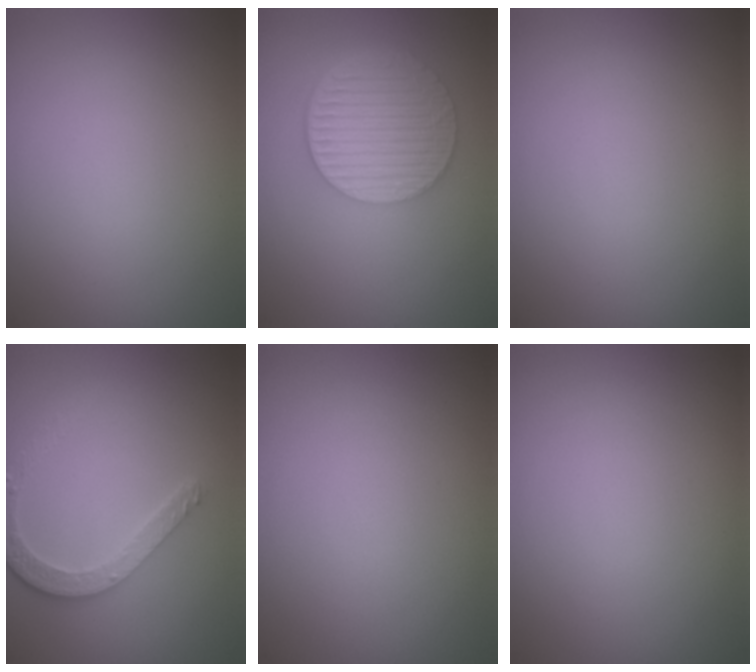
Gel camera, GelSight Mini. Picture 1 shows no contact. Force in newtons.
{"total": 6.6, "press": 4.7, "slide": 4.6}
{"total": 0.0}
{"total": 3.4, "press": 2.9, "slide": 1.9}
{"total": 0.0}
{"total": 0.0}